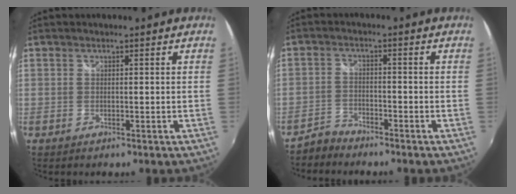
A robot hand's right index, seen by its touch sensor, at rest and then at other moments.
{"total": 3.8, "force": [-3.6, 1.1, 0.3], "torque": [-0.015, 0.004, -0.071]}